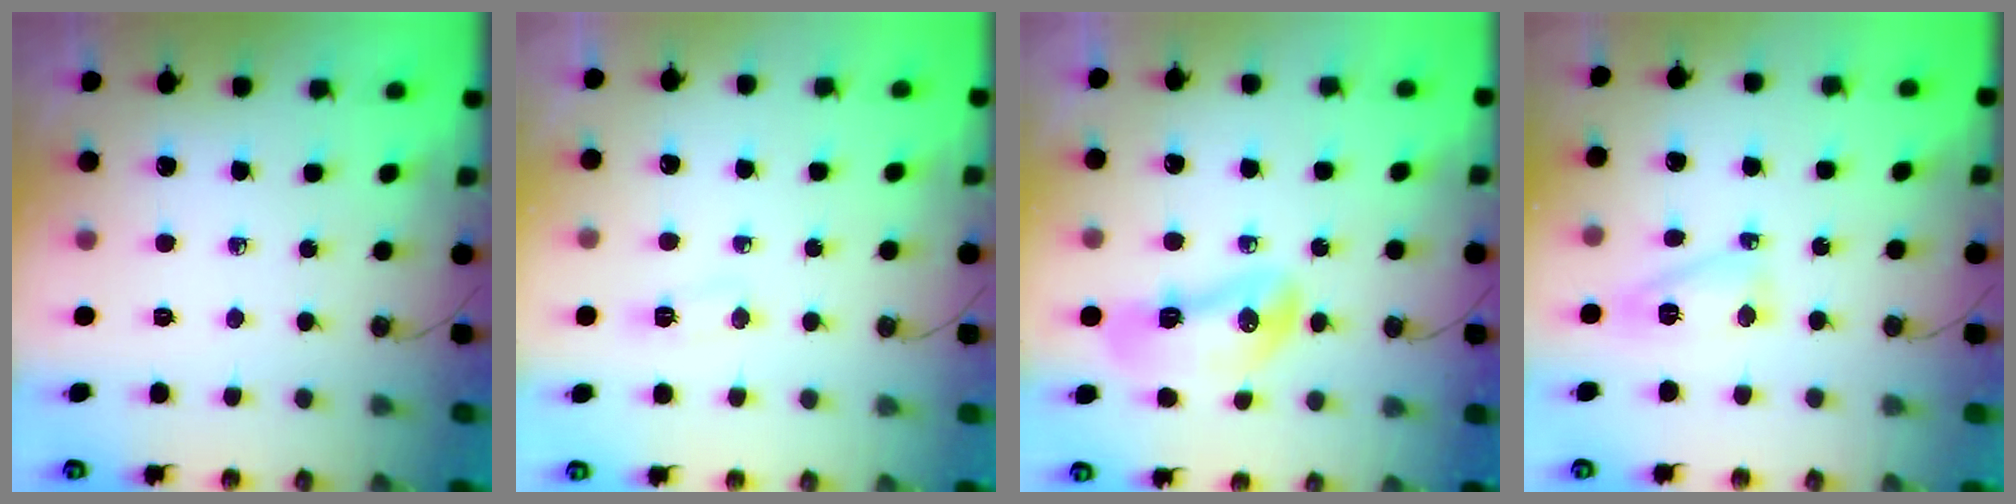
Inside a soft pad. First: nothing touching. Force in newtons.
{"total": 10.7, "press": 5.4, "slide": 9.2}
{"total": 14.7, "press": 12.3, "slide": 8.1}
{"total": 6.2, "press": 6.2, "slide": 0.6}